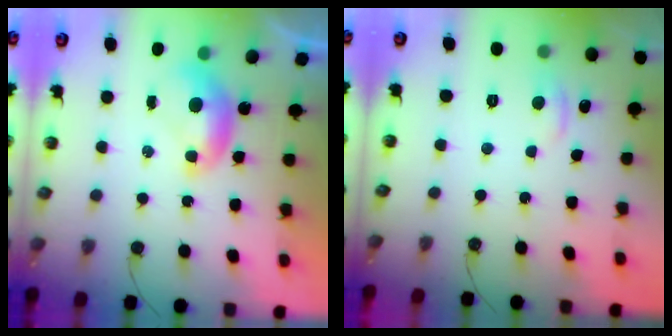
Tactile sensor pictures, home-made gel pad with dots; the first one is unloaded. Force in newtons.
{"total": 1.2, "press": 0.7, "slide": 0.9}